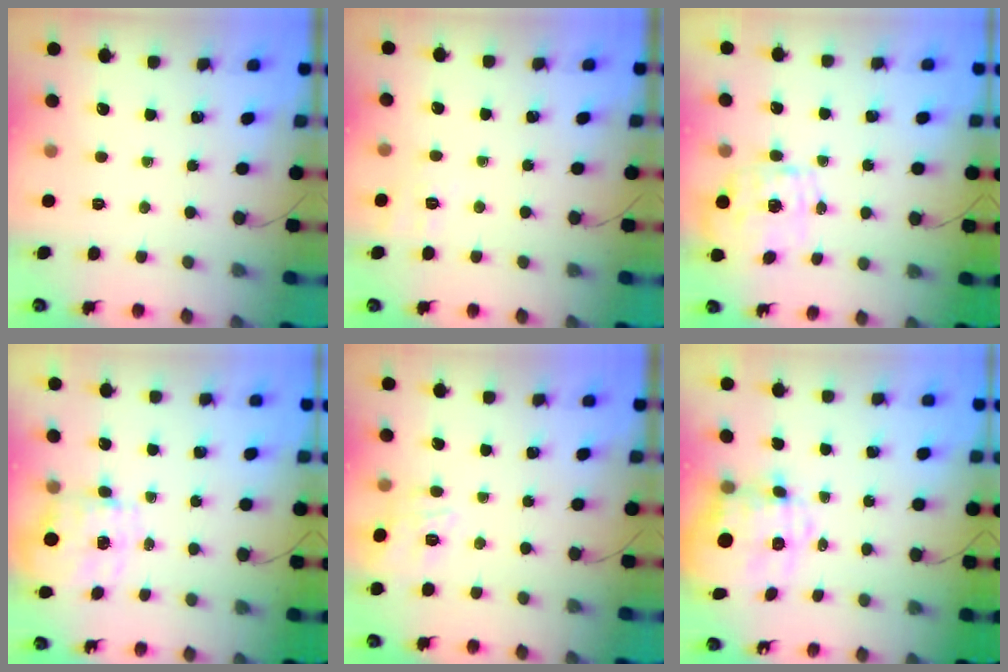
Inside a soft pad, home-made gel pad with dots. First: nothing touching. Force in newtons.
{"total": 1.7, "press": 0.0, "slide": 1.7}
{"total": 9.7, "press": 9.6, "slide": 1.4}
{"total": 3.4, "press": 3.2, "slide": 1.0}
{"total": 9.1, "press": 9.1, "slide": 1.1}
{"total": 11.9, "press": 11.7, "slide": 2.3}